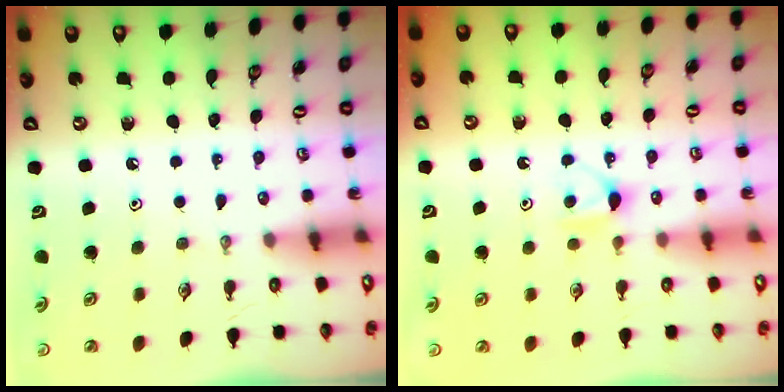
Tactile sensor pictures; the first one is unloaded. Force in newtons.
{"total": 4.5, "press": 4.4, "slide": 0.8}